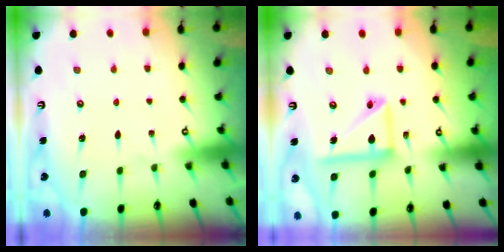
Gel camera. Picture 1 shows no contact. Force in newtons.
{"total": 14.0, "press": 13.9, "slide": 1.4}